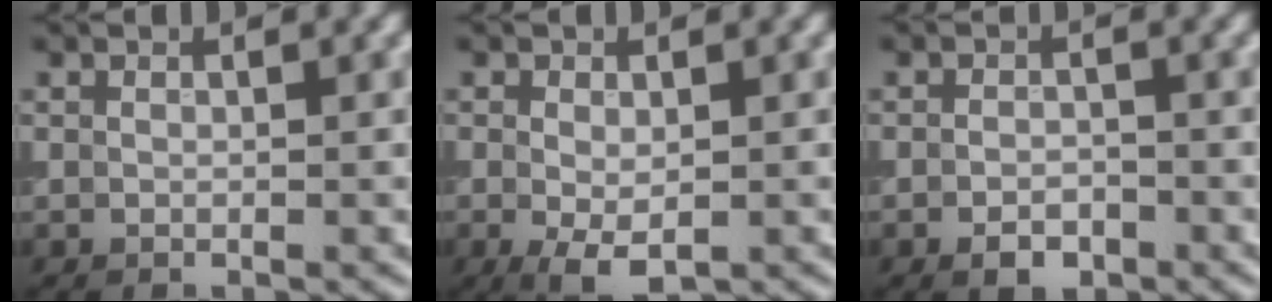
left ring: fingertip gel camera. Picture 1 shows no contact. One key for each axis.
{"total": 3.3, "fx": -0.8, "fy": 1.8, "fz": 2.7, "tx": -0.052, "ty": -0.011, "tz": -0.010}
{"total": 2.0, "fx": -1.1, "fy": 1.2, "fz": 1.2, "tx": -0.019, "ty": 0.000, "tz": -0.021}